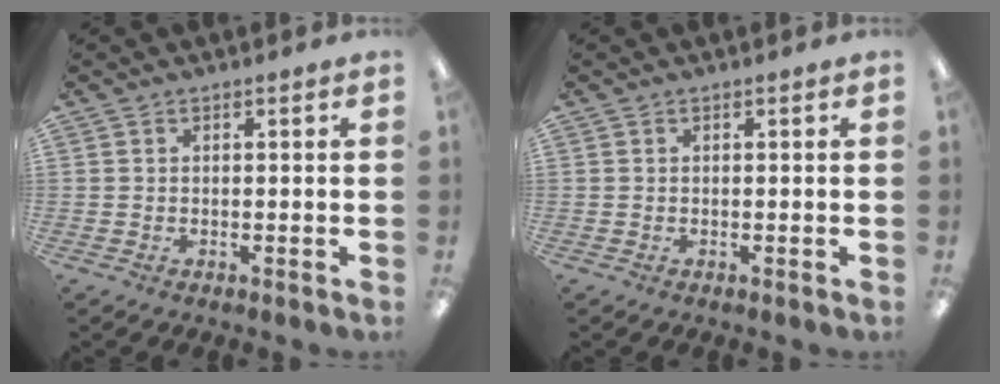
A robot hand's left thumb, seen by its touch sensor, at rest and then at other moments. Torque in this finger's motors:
{"motor_torque": [0.00, 0.00, -0.15, 0.15, 0.00]}